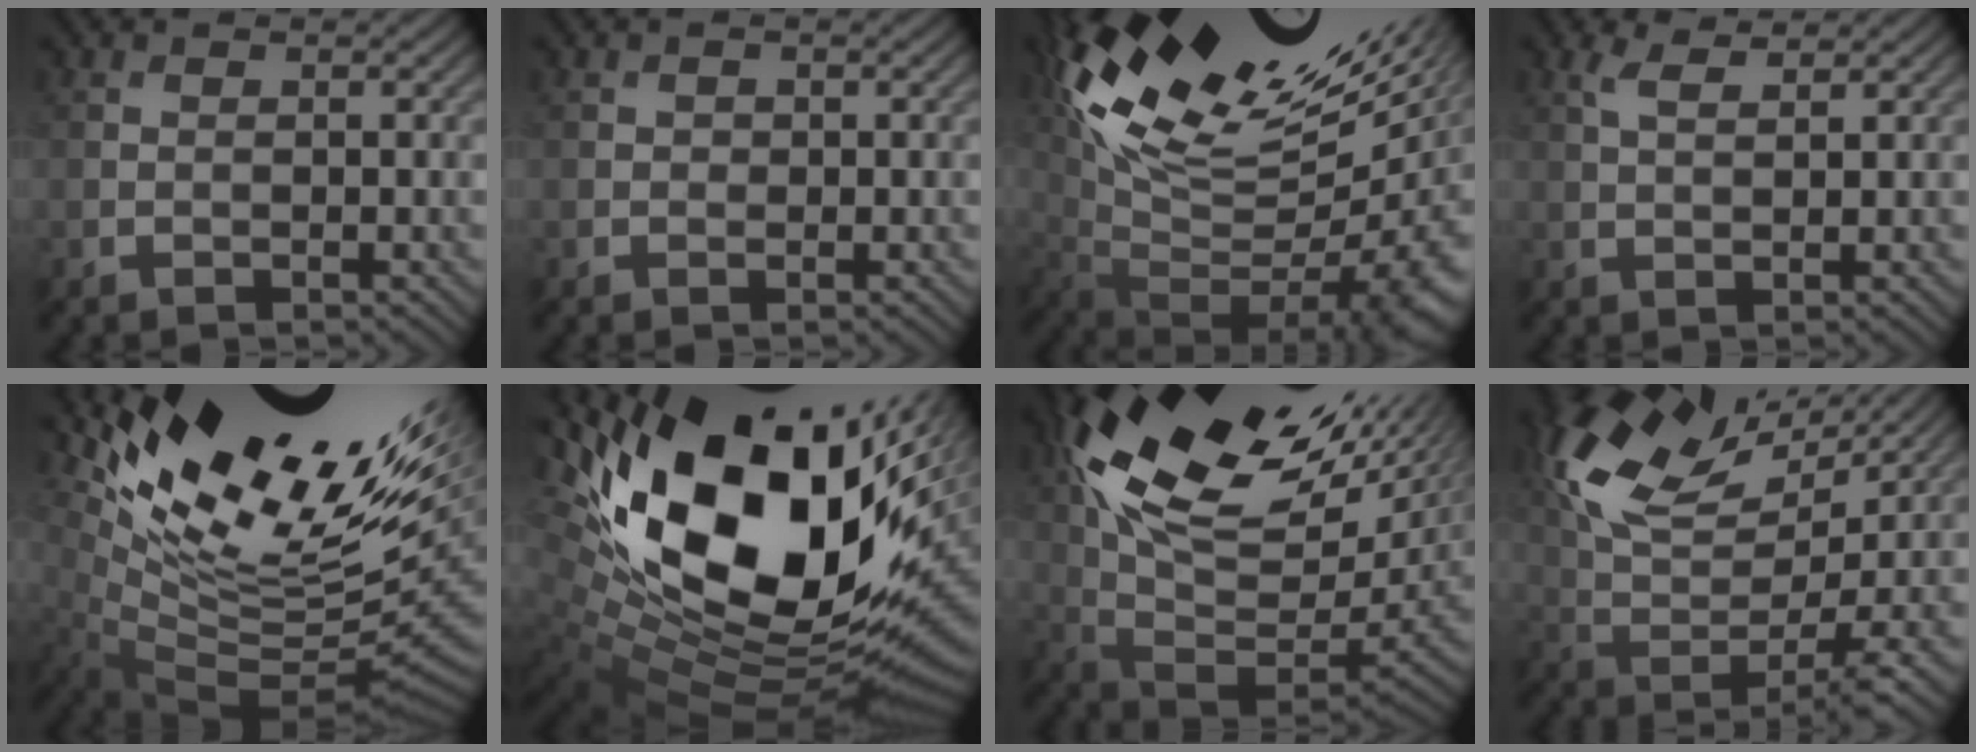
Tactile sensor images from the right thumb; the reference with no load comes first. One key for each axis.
{"total": 0.7, "fx": -0.1, "fy": 0.7, "fz": 0.0, "tx": 0.005, "ty": -0.001, "tz": 0.001}
{"total": 17.9, "fx": 8.2, "fy": 7.3, "fz": 14.1, "tx": -0.213, "ty": 0.010, "tz": 0.177}
{"total": 2.6, "fx": 2.0, "fy": 0.5, "fz": 1.5, "tx": -0.039, "ty": 0.004, "tz": 0.048}
{"total": 16.1, "fx": 7.9, "fy": 5.5, "fz": 12.9, "tx": -0.193, "ty": -0.005, "tz": 0.162}
{"total": 20.4, "fx": 5.0, "fy": 11.2, "fz": 16.3, "tx": -0.336, "ty": -0.010, "tz": 0.106}
{"total": 18.8, "fx": 8.4, "fy": 7.6, "fz": 15.1, "tx": -0.257, "ty": 0.009, "tz": 0.167}
{"total": 13.8, "fx": 7.7, "fy": 6.0, "fz": 9.8, "tx": -0.216, "ty": 0.019, "tz": 0.153}